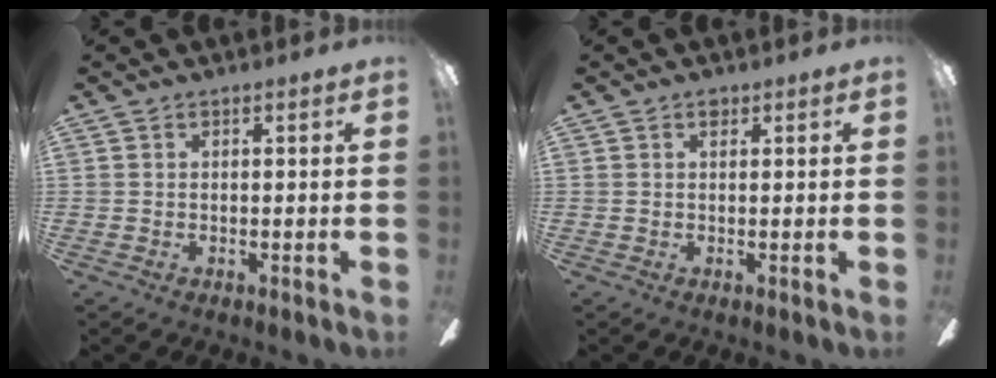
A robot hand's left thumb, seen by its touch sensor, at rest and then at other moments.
{"total": 1.0, "force": [0.6, 0.6, 0.6], "torque": [-0.005, -0.001, 0.008]}